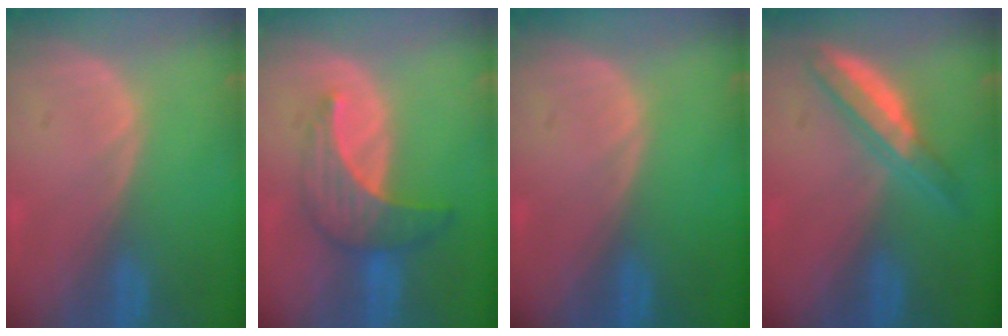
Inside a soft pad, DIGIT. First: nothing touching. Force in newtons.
{"total": 7.1, "press": 6.5, "slide": 2.8}
{"total": 0.0}
{"total": 5.2, "press": 5.1, "slide": 0.9}